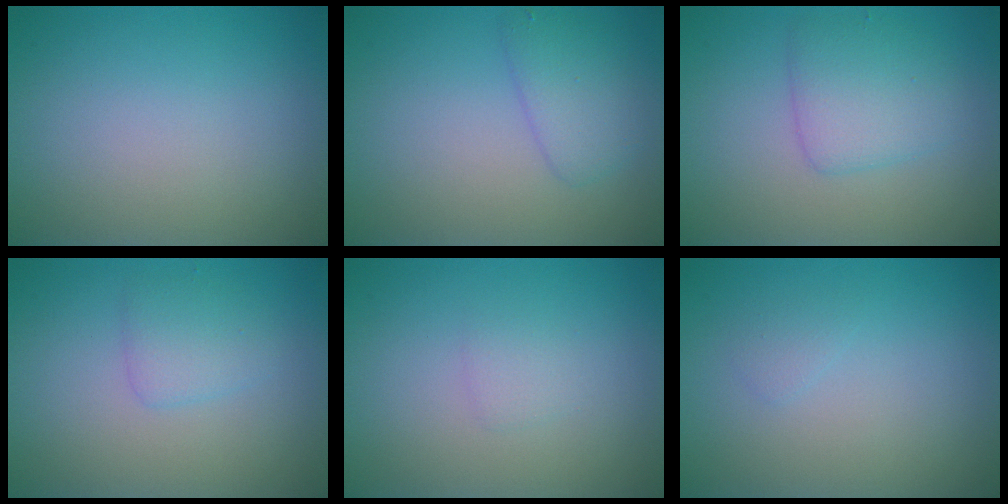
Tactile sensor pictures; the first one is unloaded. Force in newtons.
{"total": 2.5, "press": 2.5, "slide": 0.2}
{"total": 3.3, "press": 3.3, "slide": 0.1}
{"total": 1.9, "press": 1.9, "slide": 0.1}
{"total": 0.9, "press": 0.9, "slide": 0.0}
{"total": 0.7, "press": 0.7, "slide": 0.1}